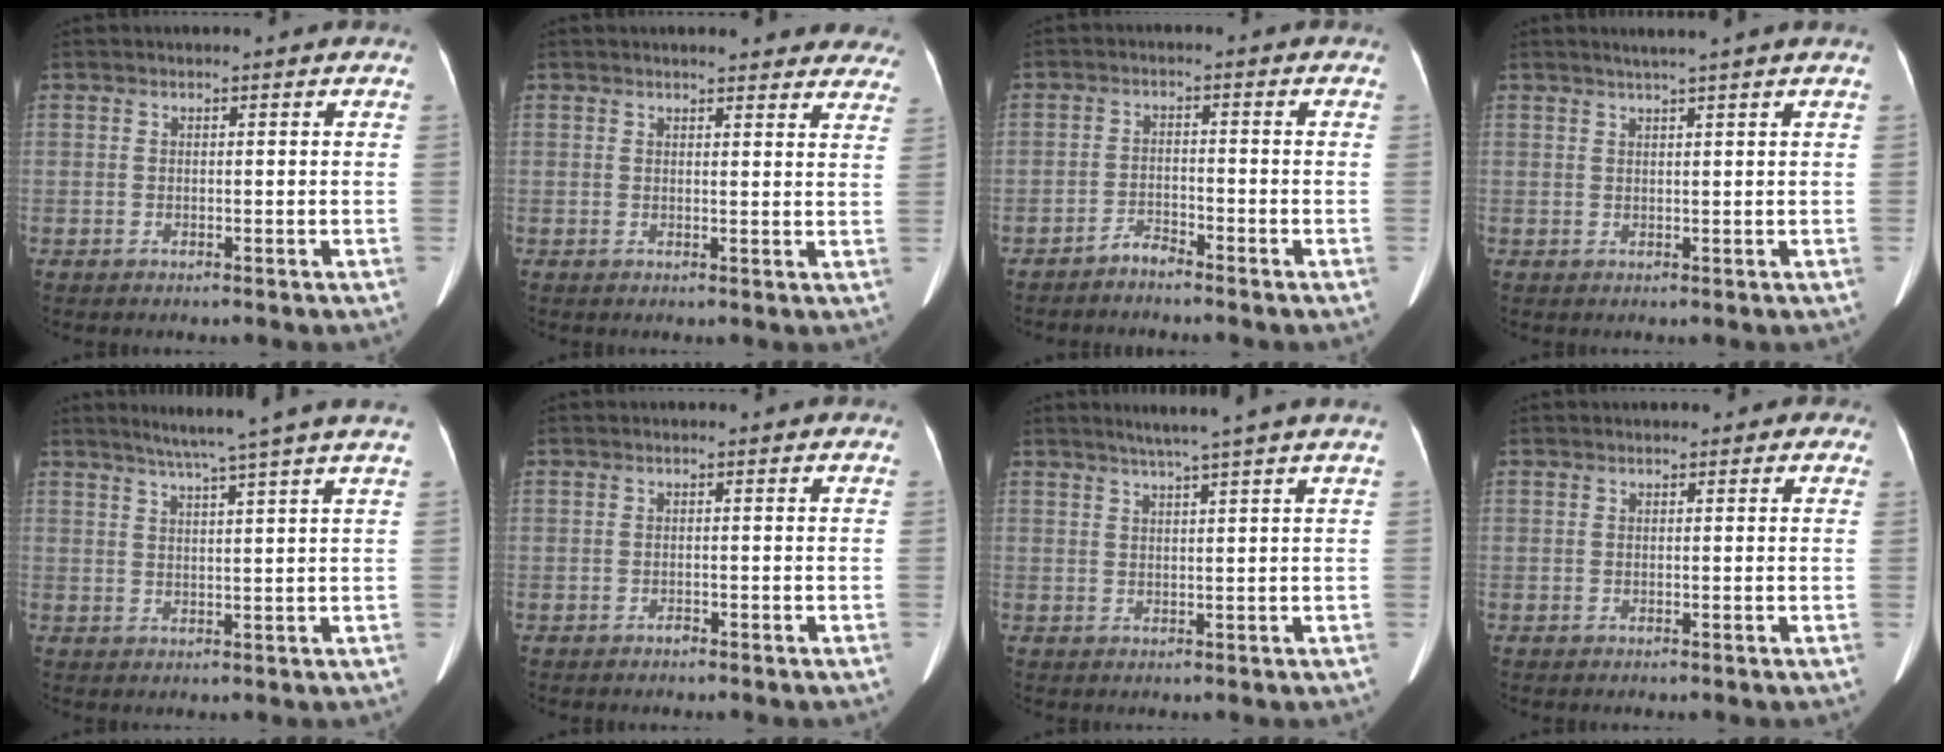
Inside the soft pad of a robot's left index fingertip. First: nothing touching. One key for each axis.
{"total": 14.9, "fx": 13.6, "fy": 3.2, "fz": 5.0, "tx": -0.024, "ty": -0.010, "tz": 0.134}
{"total": 2.2, "fx": -2.2, "fy": 0.2, "fz": 0.3, "tx": -0.005, "ty": -0.005, "tz": -0.040}
{"total": 3.0, "fx": 2.3, "fy": -1.0, "fz": 1.6, "tx": -0.019, "ty": 0.007, "tz": 0.039}
{"total": 9.7, "fx": 7.7, "fy": -2.0, "fz": 5.5, "tx": -0.082, "ty": 0.011, "tz": 0.096}
{"total": 0.6, "fx": -0.5, "fy": 0.2, "fz": 0.2, "tx": -0.005, "ty": -0.001, "tz": -0.008}
{"total": 6.1, "fx": 4.8, "fy": -1.5, "fz": 3.5, "tx": -0.049, "ty": 0.011, "tz": 0.066}
{"total": 1.0, "fx": 0.6, "fy": 0.8, "fz": 0.3, "tx": 0.004, "ty": 0.005, "tz": -0.001}